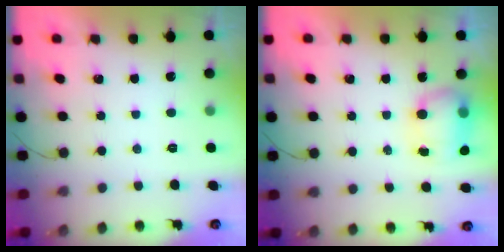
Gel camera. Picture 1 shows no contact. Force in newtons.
{"total": 7.6, "press": 7.6, "slide": 0.7}